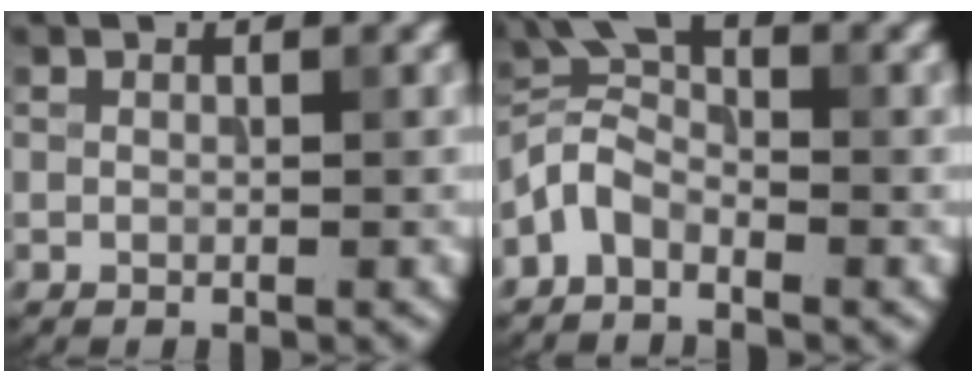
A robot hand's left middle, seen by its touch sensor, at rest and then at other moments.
{"total": 3.7, "force": [-2.3, 1.8, 2.3], "torque": [-0.051, 0.009, -0.061]}